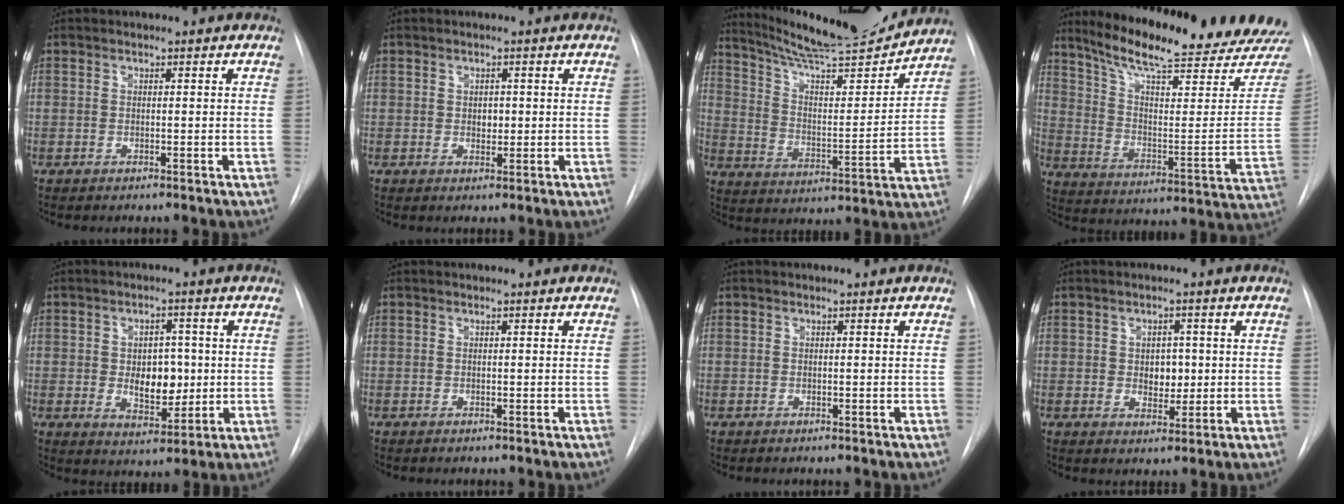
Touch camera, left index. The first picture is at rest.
{"total": 1.4, "force": [-0.6, 1.0, 0.8], "torque": [-0.010, -0.006, -0.006]}
{"total": 17.9, "force": [16.8, 1.0, 5.9], "torque": [-0.103, -0.034, 0.255]}
{"total": 24.6, "force": [22.2, 1.6, 10.5], "torque": [-0.162, -0.099, 0.300]}
{"total": 6.6, "force": [-0.6, 4.0, 5.2], "torque": [-0.073, -0.003, 0.002]}
{"total": 0.0}
{"total": 0.0}
{"total": 3.3, "force": [-0.4, 2.4, 2.2], "torque": [-0.025, -0.005, -0.002]}